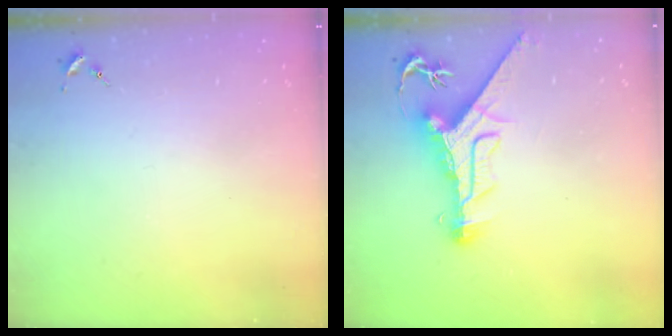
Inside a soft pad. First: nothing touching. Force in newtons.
{"total": 11.8, "press": 11.7, "slide": 1.1}